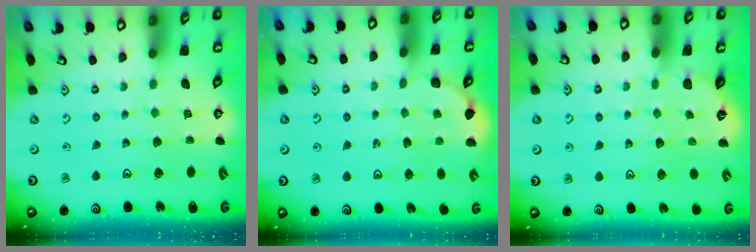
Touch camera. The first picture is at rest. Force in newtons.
{"total": 2.4, "press": 2.1, "slide": 1.1}
{"total": 0.0}